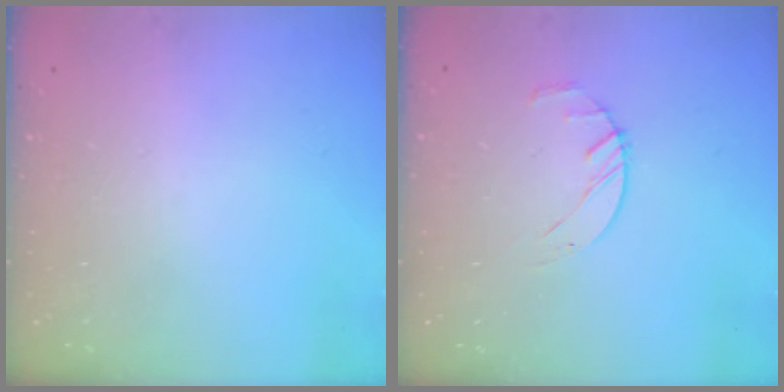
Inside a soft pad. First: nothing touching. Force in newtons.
{"total": 2.5, "press": 2.5, "slide": 0.4}